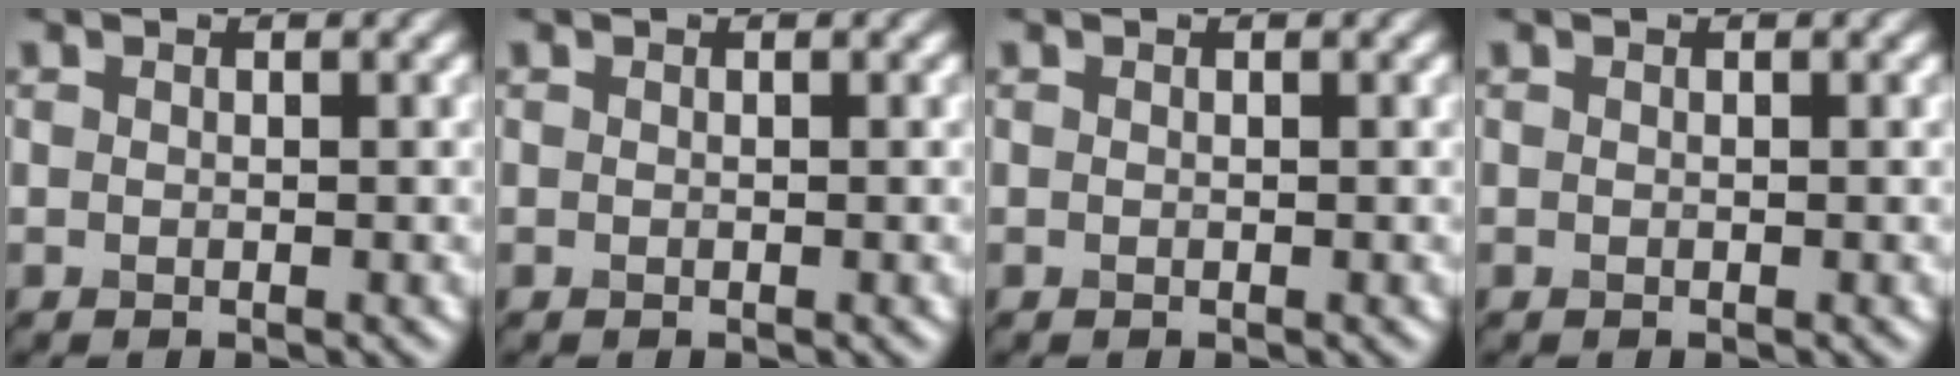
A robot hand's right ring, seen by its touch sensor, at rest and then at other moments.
{"total": 0.0}
{"total": 0.0}
{"total": 0.0}